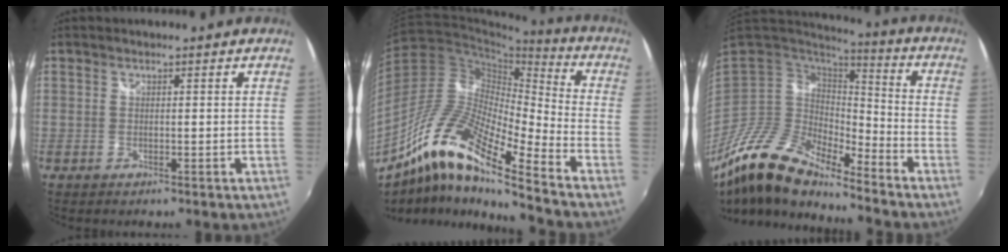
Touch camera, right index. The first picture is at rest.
{"total": 16.9, "force": [-11.2, 2.7, 12.3], "torque": [-0.228, -0.003, -0.232]}
{"total": 16.2, "force": [-13.2, 3.5, 8.7], "torque": [-0.161, -0.025, -0.257]}